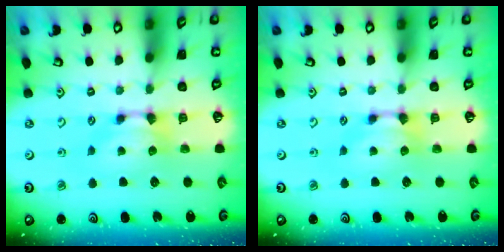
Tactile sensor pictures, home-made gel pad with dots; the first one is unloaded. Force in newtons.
{"total": 0.0}